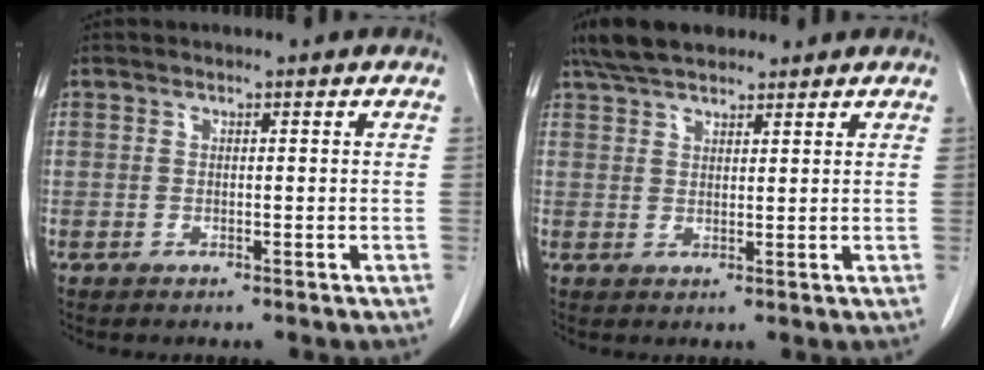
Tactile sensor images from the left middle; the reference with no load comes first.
{"total": 6.5, "force": [5.4, 2.2, 2.9], "torque": [-0.056, 0.023, 0.101]}